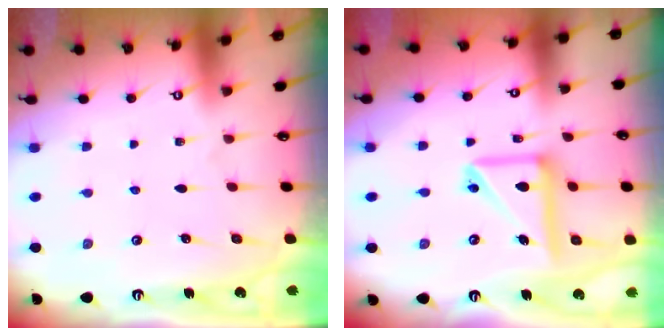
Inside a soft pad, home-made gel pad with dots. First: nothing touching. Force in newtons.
{"total": 13.8, "press": 13.6, "slide": 2.1}